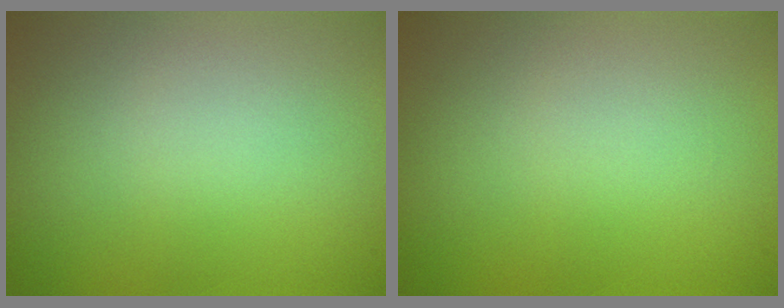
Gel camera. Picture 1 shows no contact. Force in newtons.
{"total": 0.0}